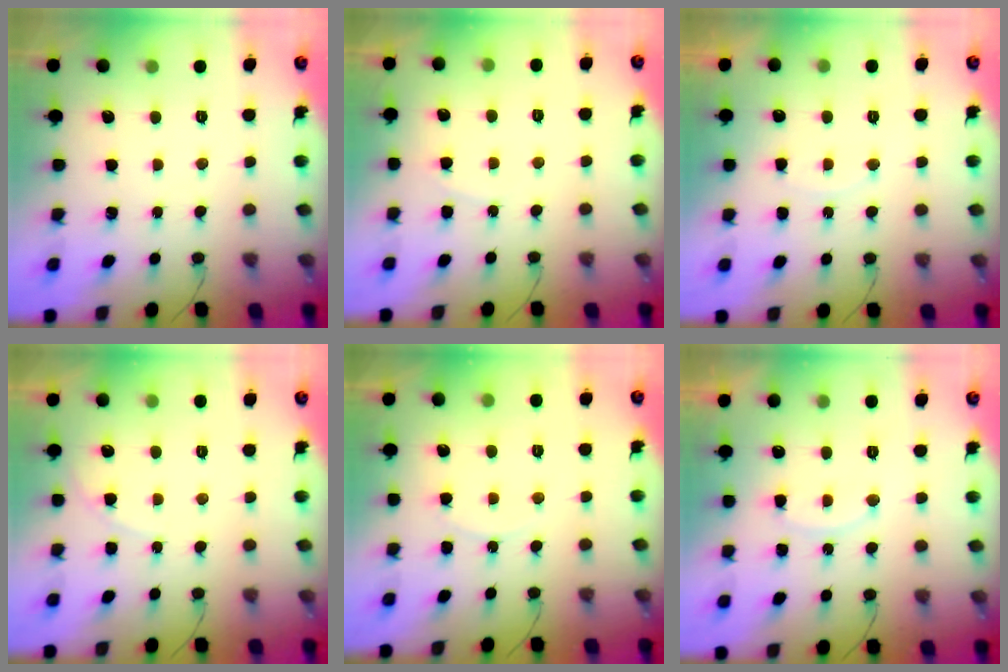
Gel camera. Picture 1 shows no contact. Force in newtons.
{"total": 3.9, "press": 3.8, "slide": 0.5}
{"total": 3.9, "press": 3.8, "slide": 0.7}
{"total": 4.5, "press": 4.5, "slide": 0.7}
{"total": 7.4, "press": 7.3, "slide": 0.6}
{"total": 8.7, "press": 8.7, "slide": 0.2}